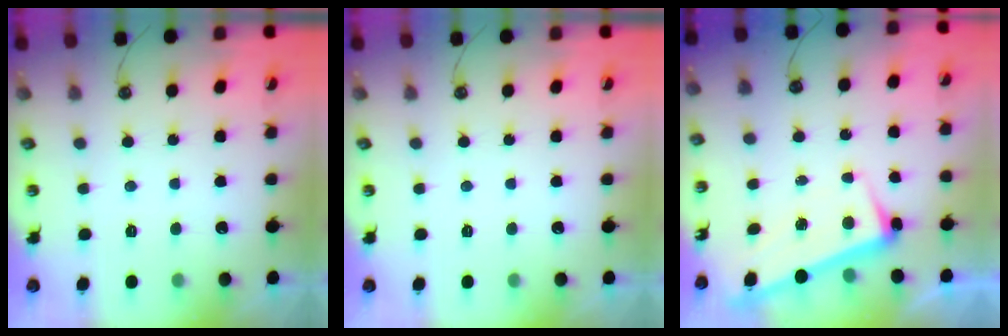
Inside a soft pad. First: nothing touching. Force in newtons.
{"total": 0.0}
{"total": 2.5, "press": 2.4, "slide": 0.8}